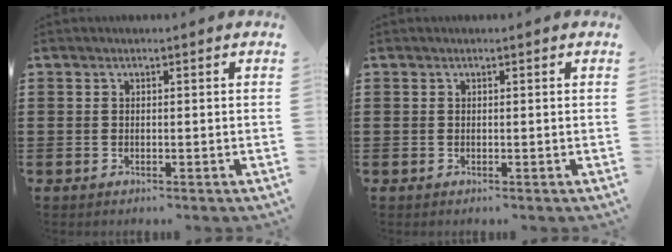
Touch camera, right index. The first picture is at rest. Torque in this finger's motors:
{"motor_torque": [-0.88, 0.80, -0.41, -0.16]}